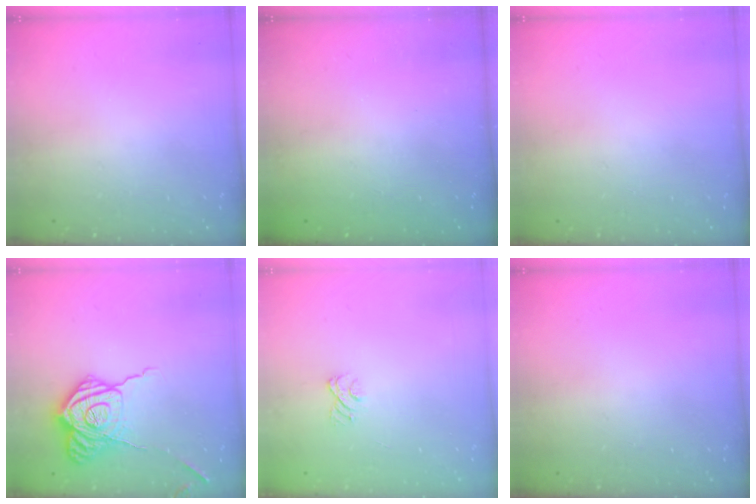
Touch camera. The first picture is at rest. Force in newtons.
{"total": 2.5, "press": 2.4, "slide": 0.7}
{"total": 0.0}
{"total": 18.6, "press": 18.6, "slide": 1.4}
{"total": 3.5, "press": 3.3, "slide": 1.2}
{"total": 0.0}